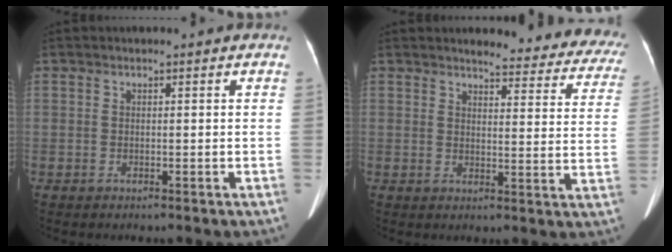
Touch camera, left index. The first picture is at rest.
{"total": 16.1, "force": [14.9, 3.5, 5.0], "torque": [-0.022, -0.055, 0.138]}